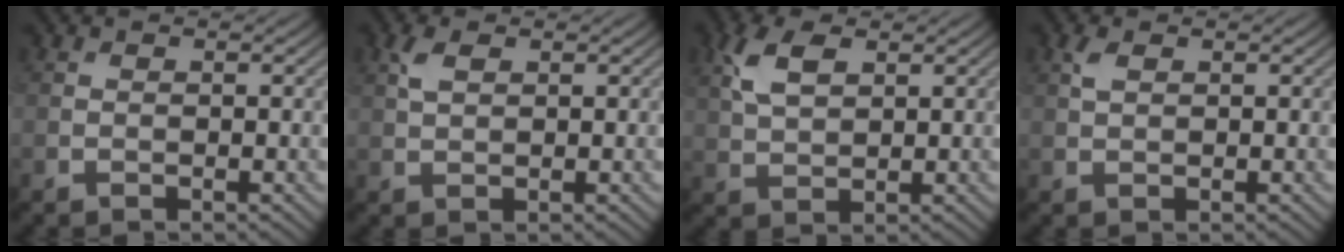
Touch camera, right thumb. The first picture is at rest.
{"total": 2.5, "force": [1.1, 1.3, 1.8], "torque": [-0.048, 0.005, 0.024]}
{"total": 5.3, "force": [2.3, 2.8, 3.9], "torque": [-0.100, 0.006, 0.047]}
{"total": 1.7, "force": [0.8, 0.8, 1.2], "torque": [-0.033, 0.005, 0.016]}